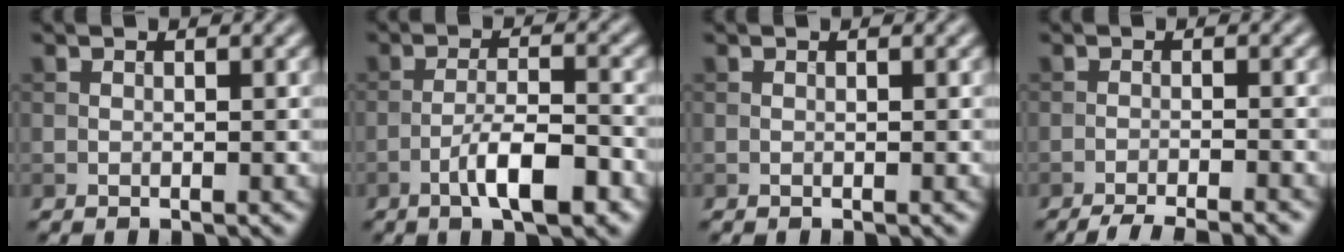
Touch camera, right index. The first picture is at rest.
{"total": 5.6, "force": [-2.9, 1.4, 4.6], "torque": [-0.079, 0.007, -0.050]}
{"total": 0.0}
{"total": 5.3, "force": [-4.6, 0.8, 2.6], "torque": [-0.038, -0.013, -0.073]}